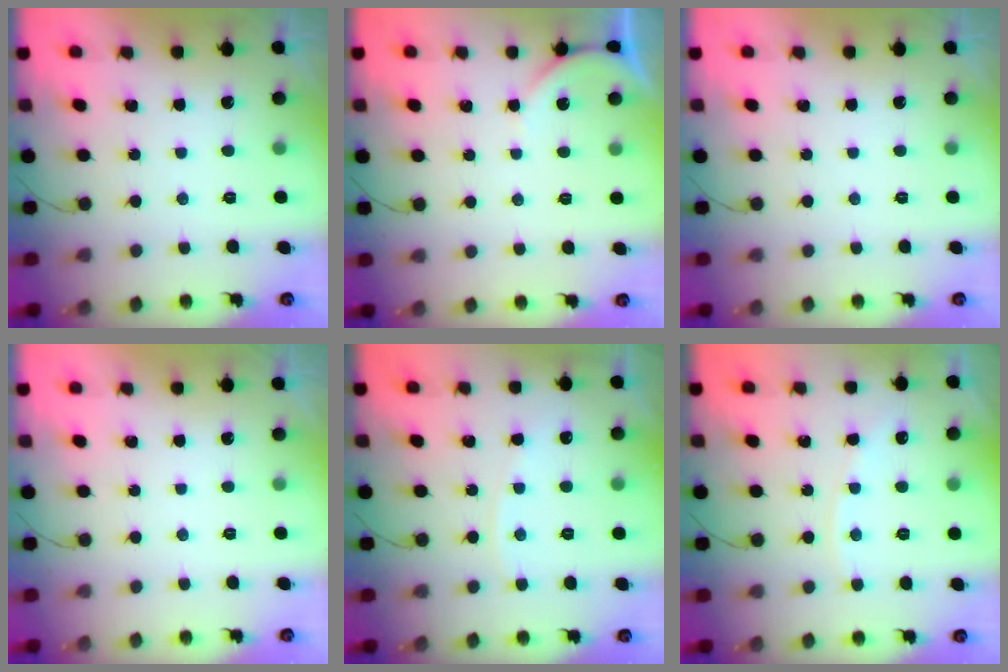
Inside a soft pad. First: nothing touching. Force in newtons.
{"total": 3.8, "press": 3.8, "slide": 0.5}
{"total": 0.0}
{"total": 0.0}
{"total": 4.0, "press": 3.9, "slide": 0.6}
{"total": 3.1, "press": 3.1, "slide": 0.5}